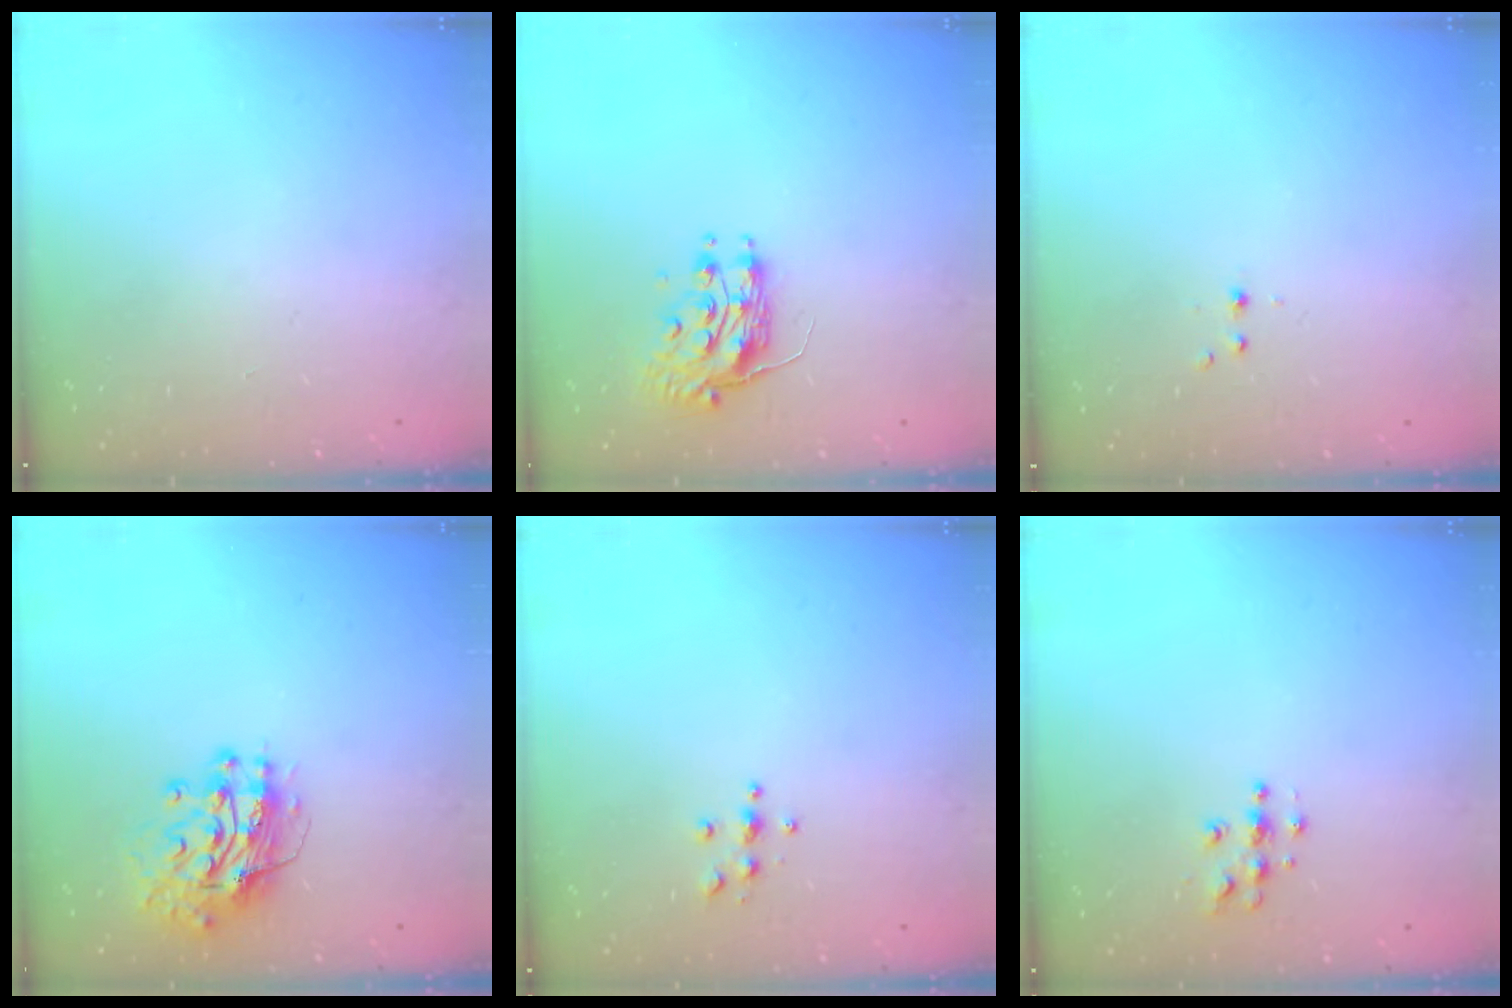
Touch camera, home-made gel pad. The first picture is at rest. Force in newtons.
{"total": 8.5, "press": 8.5, "slide": 0.3}
{"total": 2.2, "press": 1.9, "slide": 1.0}
{"total": 12.8, "press": 12.7, "slide": 1.1}
{"total": 3.8, "press": 3.8, "slide": 0.4}
{"total": 4.3, "press": 4.3, "slide": 0.4}